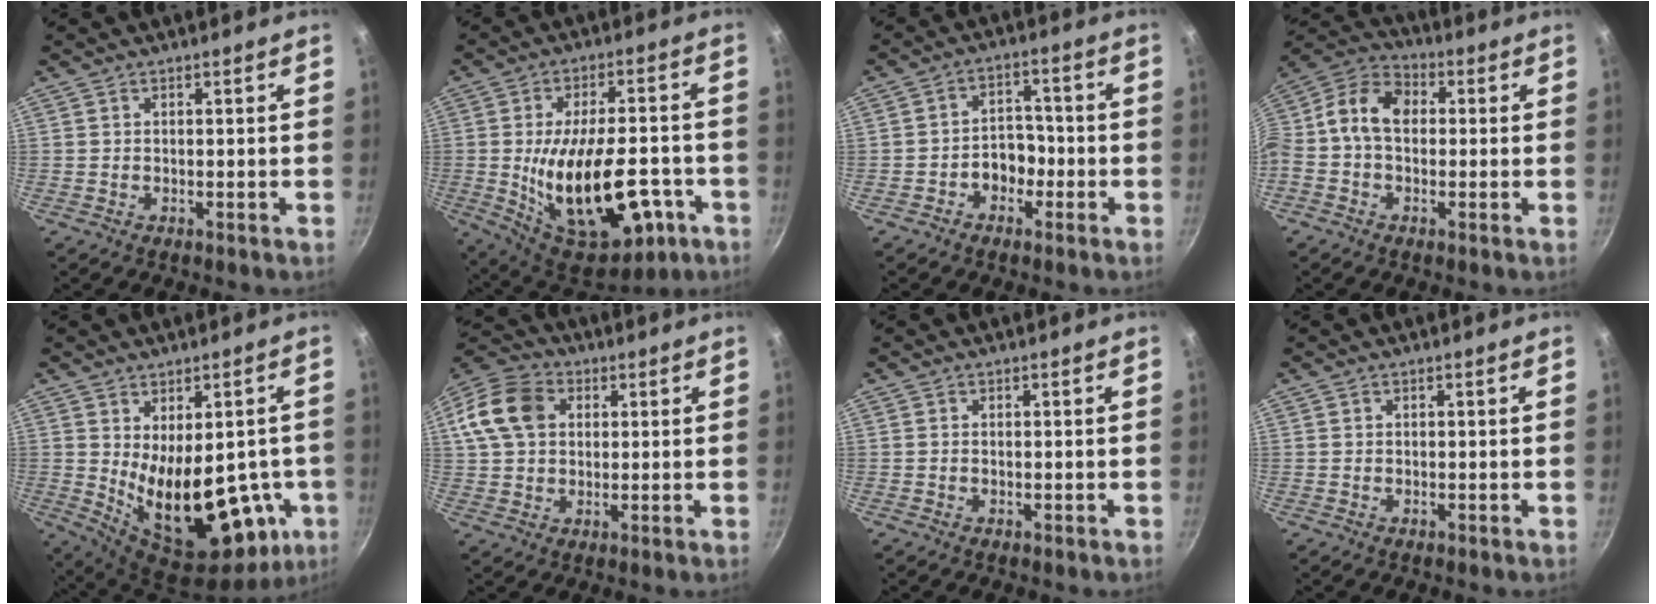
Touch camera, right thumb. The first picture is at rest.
{"total": 23.5, "force": [-6.1, 11.6, 19.5], "torque": [-0.291, 0.014, -0.071]}
{"total": 5.7, "force": [-2.3, 4.2, 3.1], "torque": [-0.009, 0.029, -0.040]}
{"total": 12.0, "force": [0.7, 8.8, 8.2], "torque": [-0.136, 0.037, -0.014]}
{"total": 21.9, "force": [-2.7, 11.8, 18.2], "torque": [-0.227, -0.040, -0.003]}
{"total": 13.5, "force": [3.1, 10.4, 8.1], "torque": [-0.148, 0.022, 0.042]}
{"total": 0.0}
{"total": 0.0}